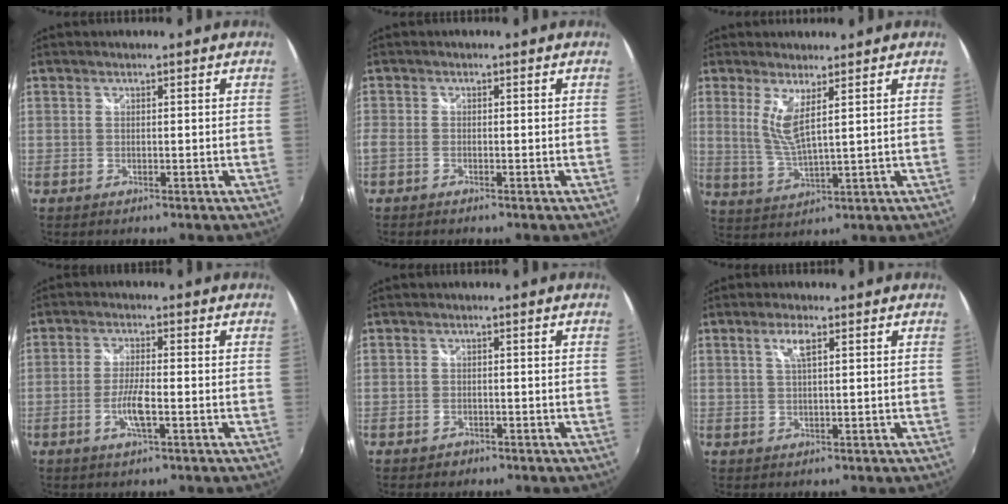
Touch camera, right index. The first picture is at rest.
{"total": 2.0, "force": [-1.3, 1.1, 1.0], "torque": [-0.024, -0.005, -0.029]}
{"total": 5.7, "force": [2.5, 0.7, 5.1], "torque": [-0.109, -0.017, 0.051]}
{"total": 4.8, "force": [-1.8, 0.7, 4.4], "torque": [-0.090, -0.004, -0.036]}
{"total": 1.8, "force": [-1.1, 1.4, 0.4], "torque": [-0.011, -0.002, -0.016]}
{"total": 2.6, "force": [1.2, 0.5, 2.2], "torque": [-0.042, 0.003, 0.022]}